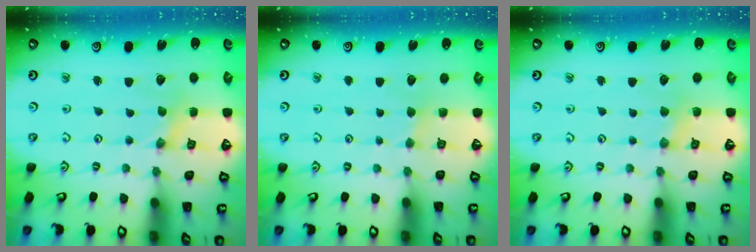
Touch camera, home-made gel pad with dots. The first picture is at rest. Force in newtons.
{"total": 2.0, "press": 2.0, "slide": 0.4}
{"total": 2.9, "press": 2.9, "slide": 0.4}